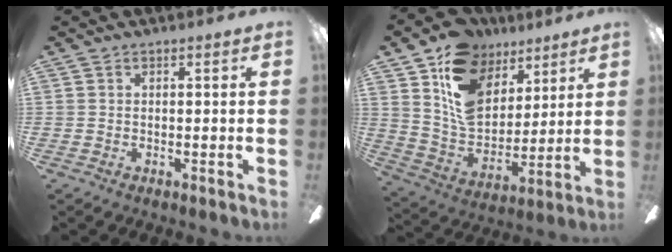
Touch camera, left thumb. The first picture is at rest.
{"total": 17.0, "force": [9.0, 11.8, 8.3], "torque": [-0.156, -0.043, 0.175]}